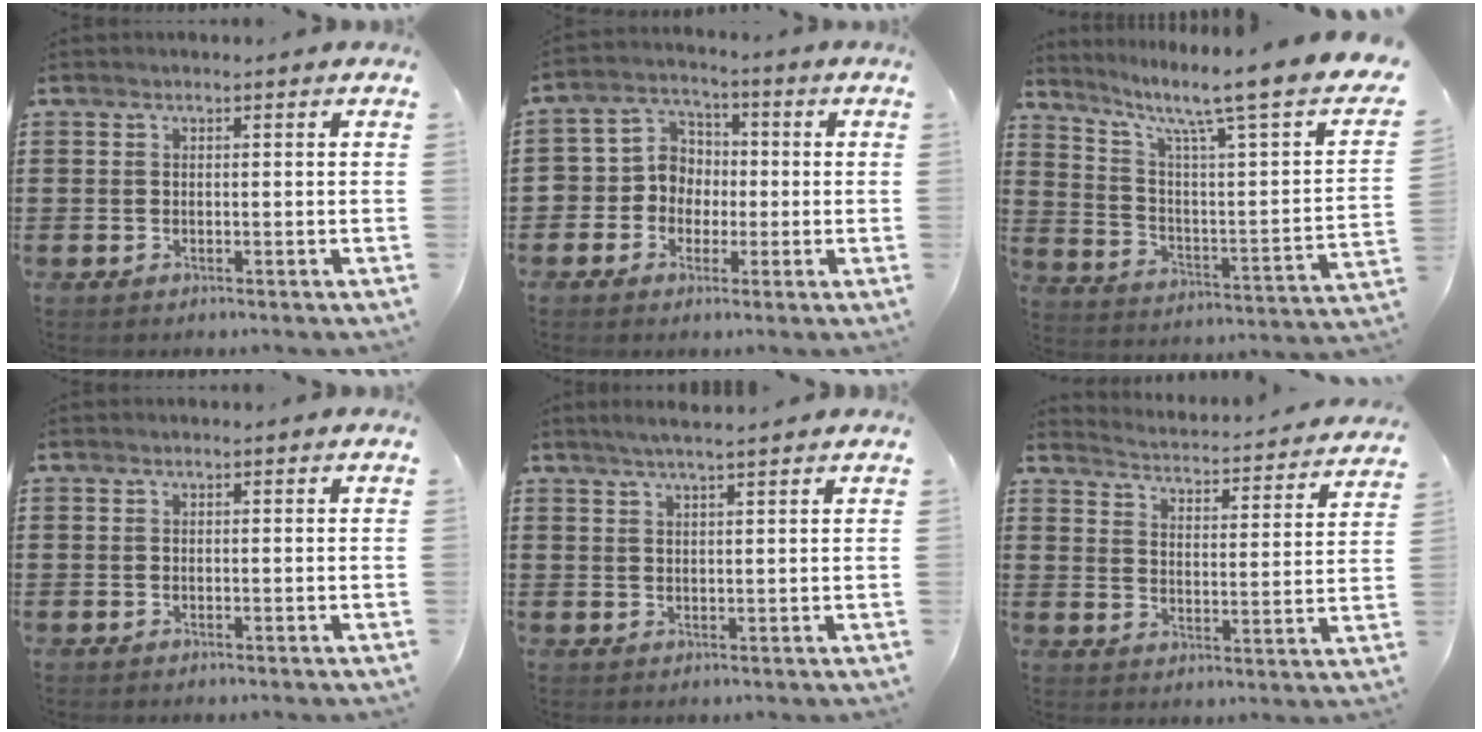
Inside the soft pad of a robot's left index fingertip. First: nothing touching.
{"total": 5.8, "force": [-0.9, 5.6, 1.5], "torque": [-0.058, 0.009, -0.023]}
{"total": 8.5, "force": [6.1, 0.5, 6.0], "torque": [-0.124, -0.055, 0.085]}
{"total": 0.0}
{"total": 2.9, "force": [2.4, -0.2, 1.5], "torque": [-0.034, 0.001, 0.043]}
{"total": 2.8, "force": [2.8, -0.2, 0.0], "torque": [-0.021, -0.032, 0.038]}